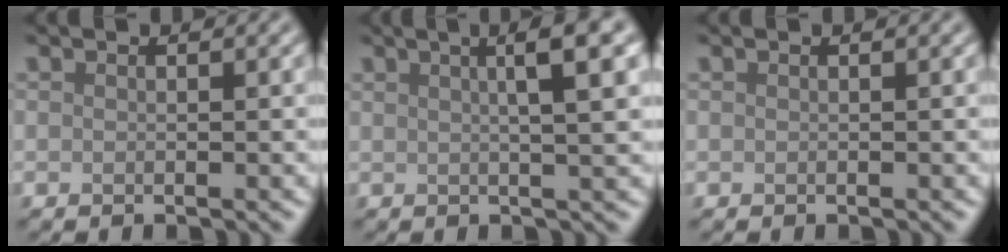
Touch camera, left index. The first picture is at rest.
{"total": 5.4, "force": [1.7, 1.2, 5.0], "torque": [-0.058, 0.018, 0.021]}
{"total": 0.0}